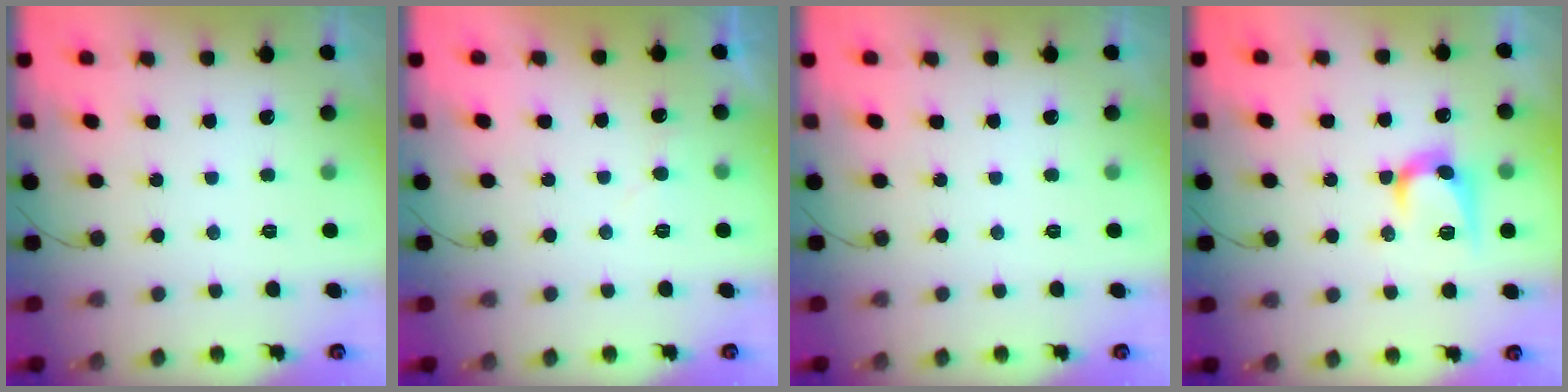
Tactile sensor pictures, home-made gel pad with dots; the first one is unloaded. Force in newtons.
{"total": 3.9, "press": 3.8, "slide": 0.3}
{"total": 0.0}
{"total": 10.4, "press": 10.4, "slide": 0.4}